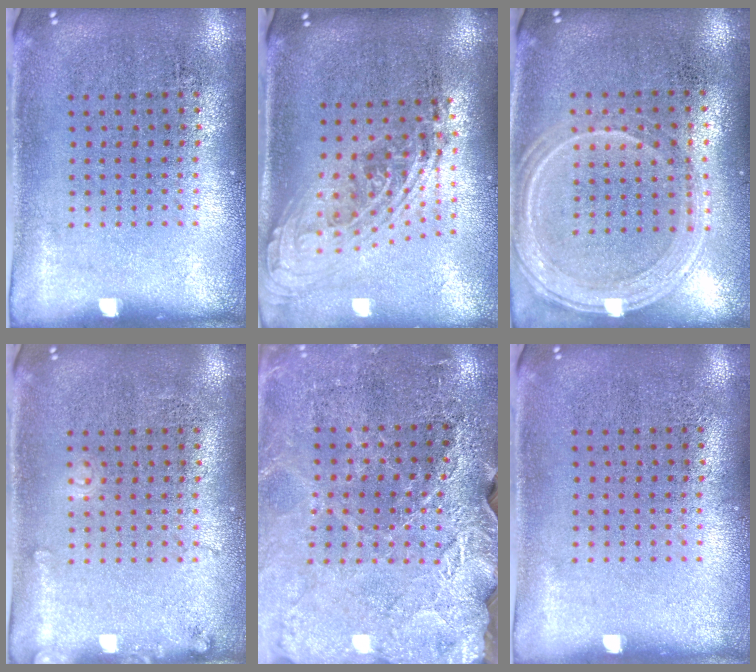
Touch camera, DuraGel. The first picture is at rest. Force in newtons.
{"total": 2.1, "press": 1.6, "slide": 1.4}
{"total": 1.2, "press": 1.2, "slide": 0.4}
{"total": 1.2, "press": 1.2, "slide": 0.1}
{"total": 3.0, "press": 3.0, "slide": 0.1}
{"total": 0.0}